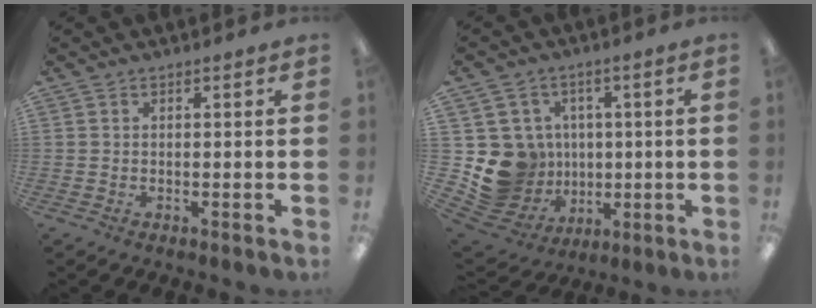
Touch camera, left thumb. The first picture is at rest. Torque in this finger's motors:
{"motor_torque": [0.03, 0.13, 0.14, -0.10, 0.04]}